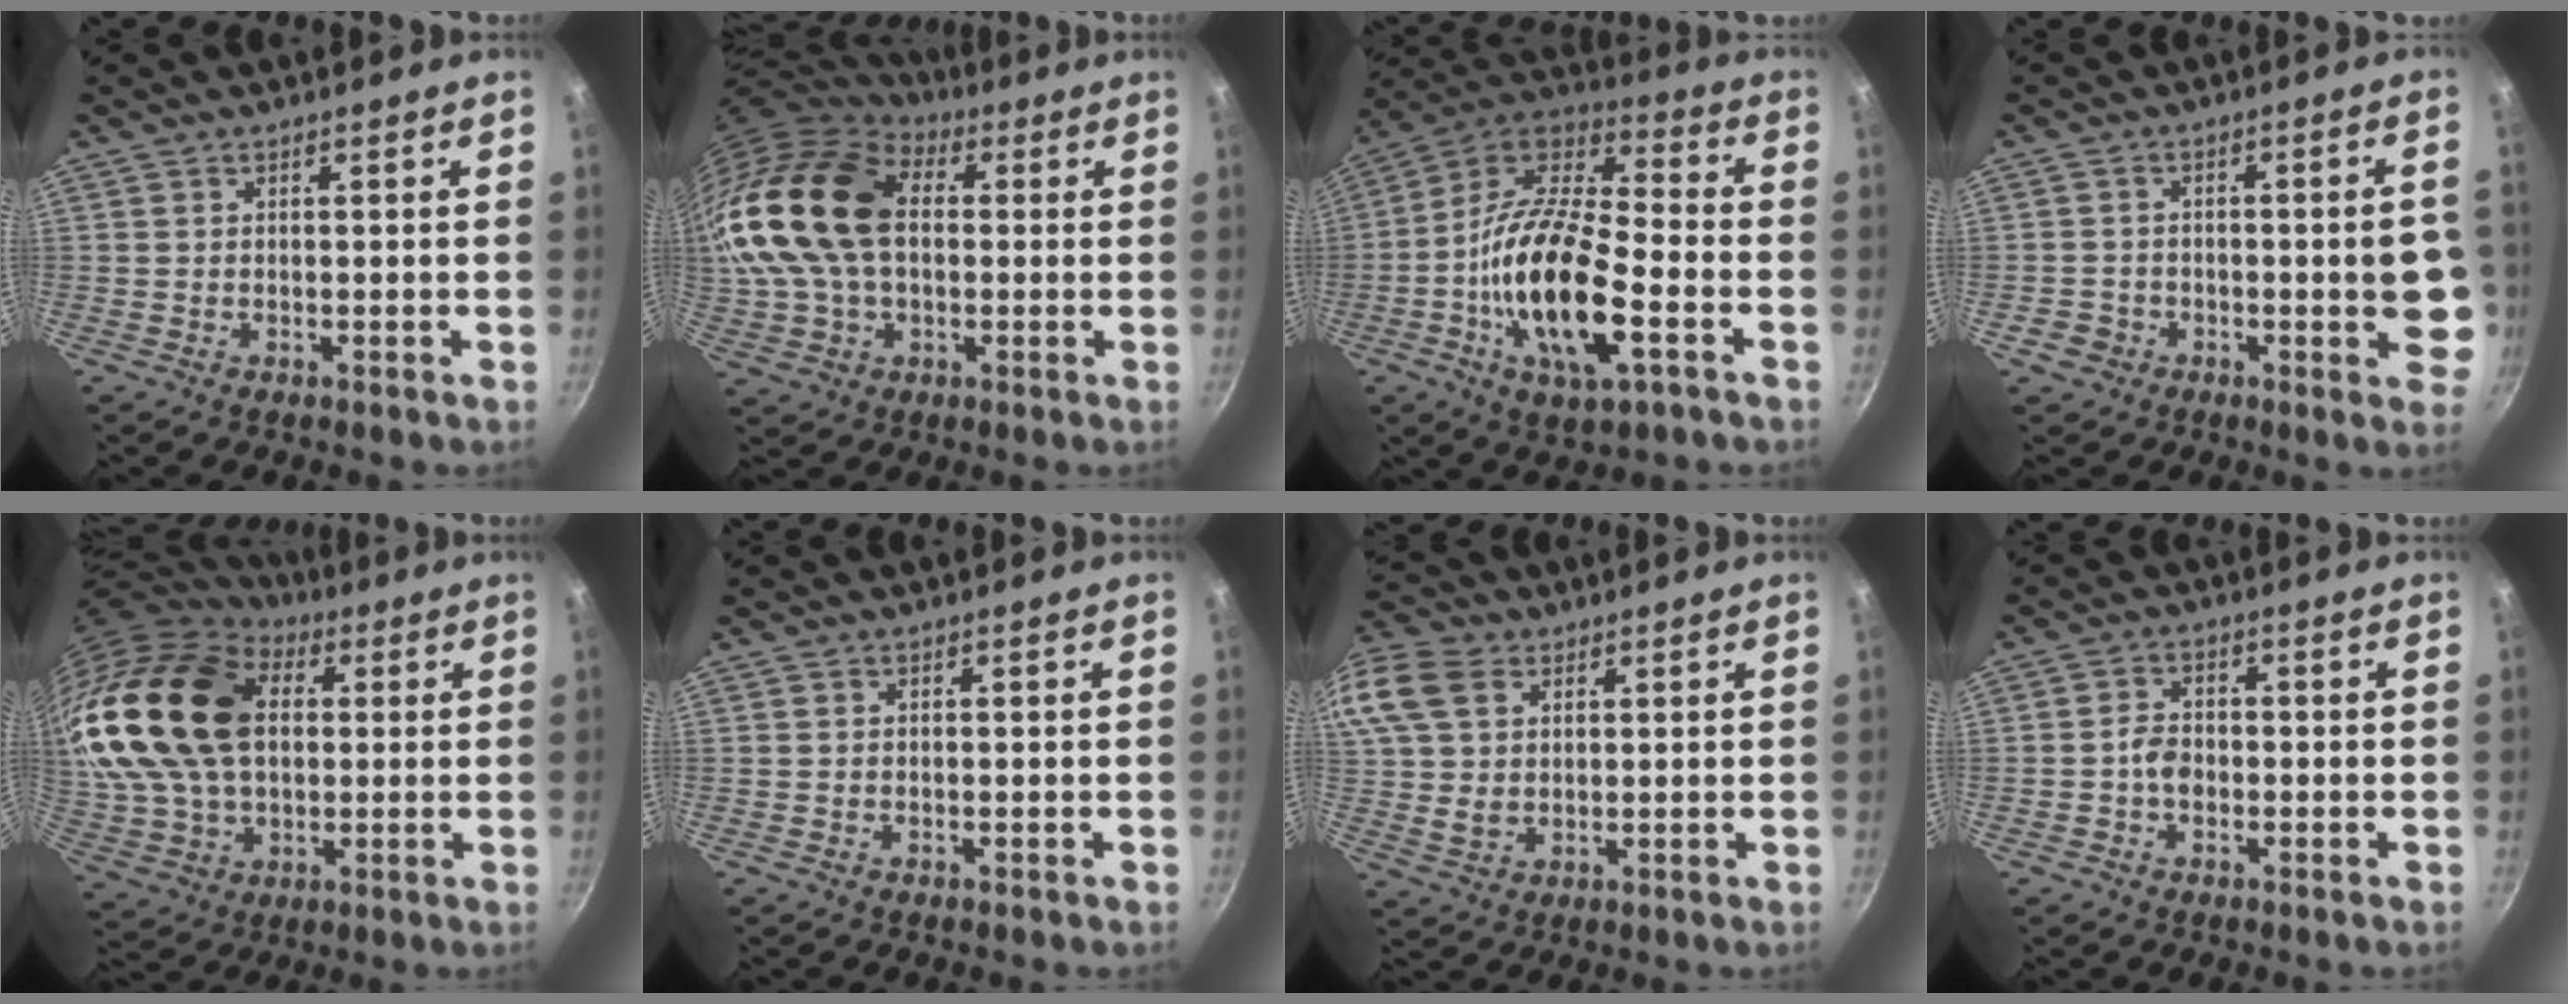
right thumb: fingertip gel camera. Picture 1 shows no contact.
{"total": 24.3, "force": [2.9, 16.1, 17.9], "torque": [-0.374, 0.031, 0.046]}
{"total": 21.8, "force": [-6.2, 8.6, 19.0], "torque": [-0.354, 0.028, -0.132]}
{"total": 8.9, "force": [-2.2, 4.9, 7.0], "torque": [-0.056, 0.019, -0.030]}
{"total": 25.1, "force": [5.6, 16.6, 18.0], "torque": [-0.337, 0.006, 0.106]}
{"total": 0.0}
{"total": 16.8, "force": [6.6, 12.1, 9.6], "torque": [-0.219, 0.015, 0.125]}
{"total": 3.4, "force": [-1.0, 2.6, 2.0], "torque": [-0.021, 0.015, -0.019]}